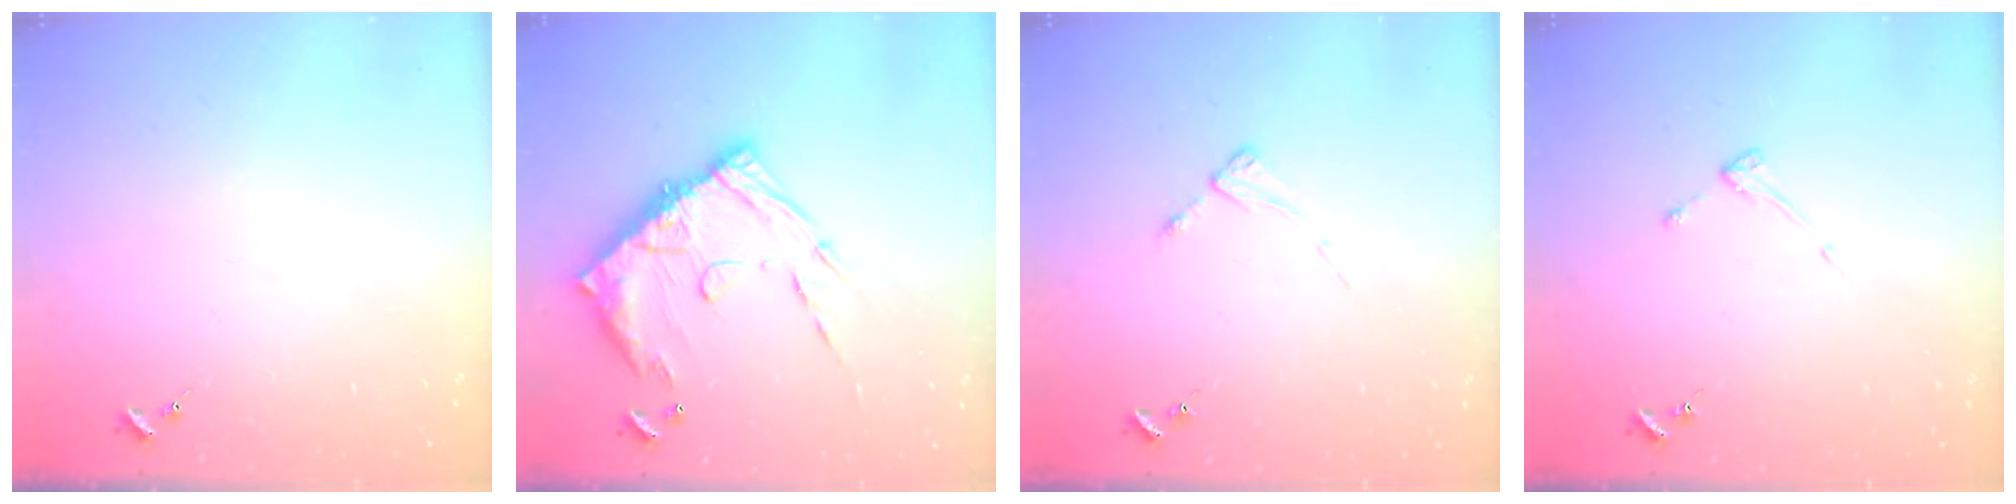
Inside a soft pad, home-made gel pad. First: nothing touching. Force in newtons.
{"total": 17.5, "press": 17.4, "slide": 2.0}
{"total": 2.4, "press": 2.4, "slide": 0.3}
{"total": 3.0, "press": 3.0, "slide": 0.4}